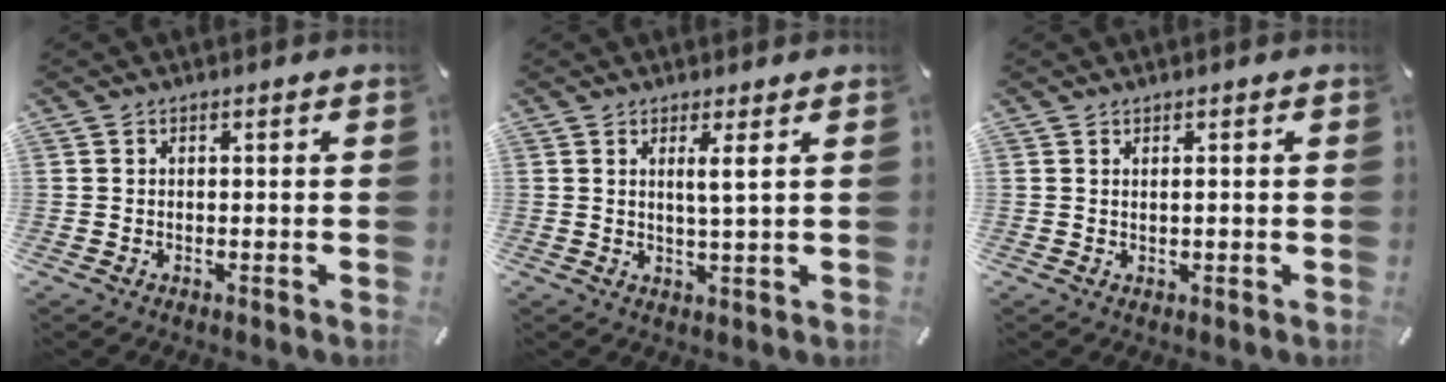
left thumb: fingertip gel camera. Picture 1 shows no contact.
{"total": 3.7, "force": [1.6, -0.2, 3.3], "torque": [-0.069, -0.003, 0.024]}
{"total": 0.8, "force": [0.3, 0.1, 0.7], "torque": [-0.013, 0.002, 0.005]}